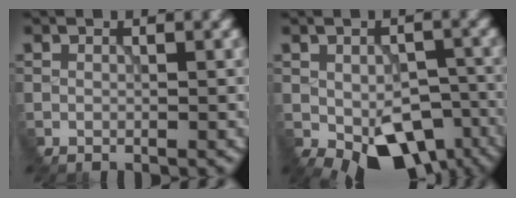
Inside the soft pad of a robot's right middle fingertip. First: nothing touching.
{"total": 10.5, "force": [-5.2, 5.7, 7.2], "torque": [-0.115, -0.033, -0.066]}